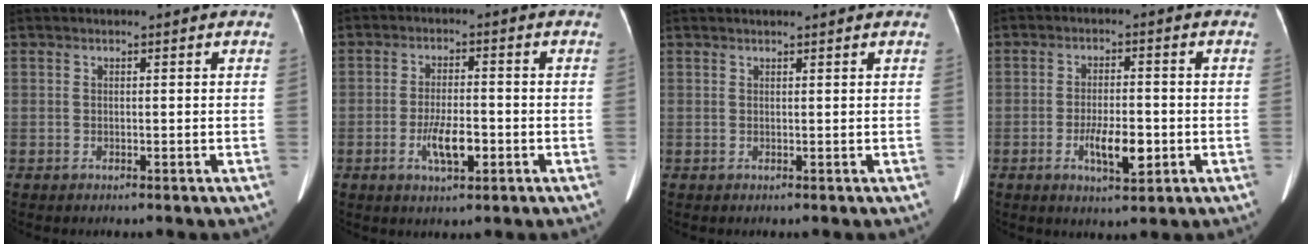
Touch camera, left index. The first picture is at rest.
{"total": 5.6, "force": [-2.1, 1.6, 4.9], "torque": [-0.095, -0.004, -0.038]}
{"total": 2.1, "force": [1.9, 0.0, 0.9], "torque": [-0.009, 0.016, 0.022]}
{"total": 6.1, "force": [-2.0, 1.9, 5.5], "torque": [-0.099, -0.006, -0.034]}